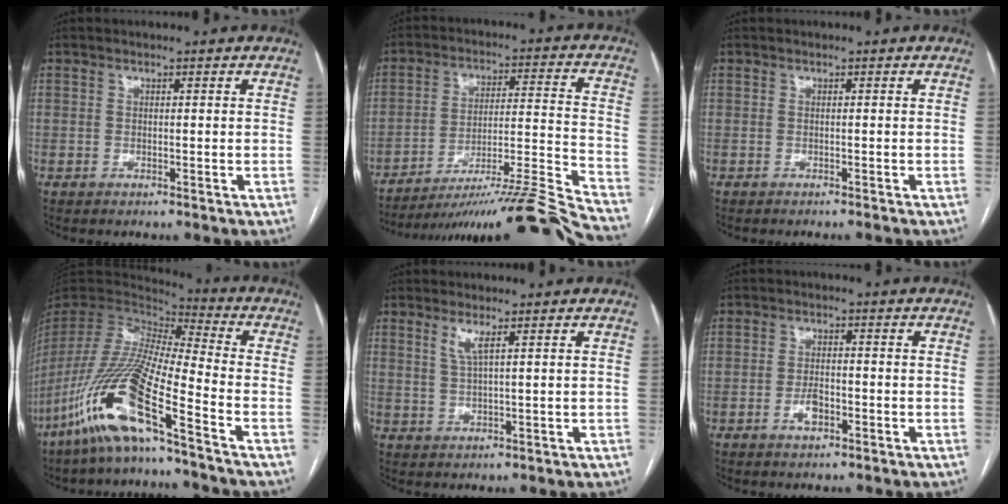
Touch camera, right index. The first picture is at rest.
{"total": 24.4, "force": [-22.1, -2.8, 10.1], "torque": [-0.096, -0.018, -0.325]}
{"total": 1.1, "force": [-1.0, -0.4, 0.3], "torque": [-0.003, 0.001, -0.014]}
{"total": 17.6, "force": [-9.9, 0.8, 14.6], "torque": [-0.314, -0.047, -0.197]}
{"total": 2.6, "force": [1.4, -0.1, 2.2], "torque": [-0.052, -0.005, 0.030]}
{"total": 3.1, "force": [-1.4, 1.3, 2.4], "torque": [-0.047, -0.002, -0.024]}